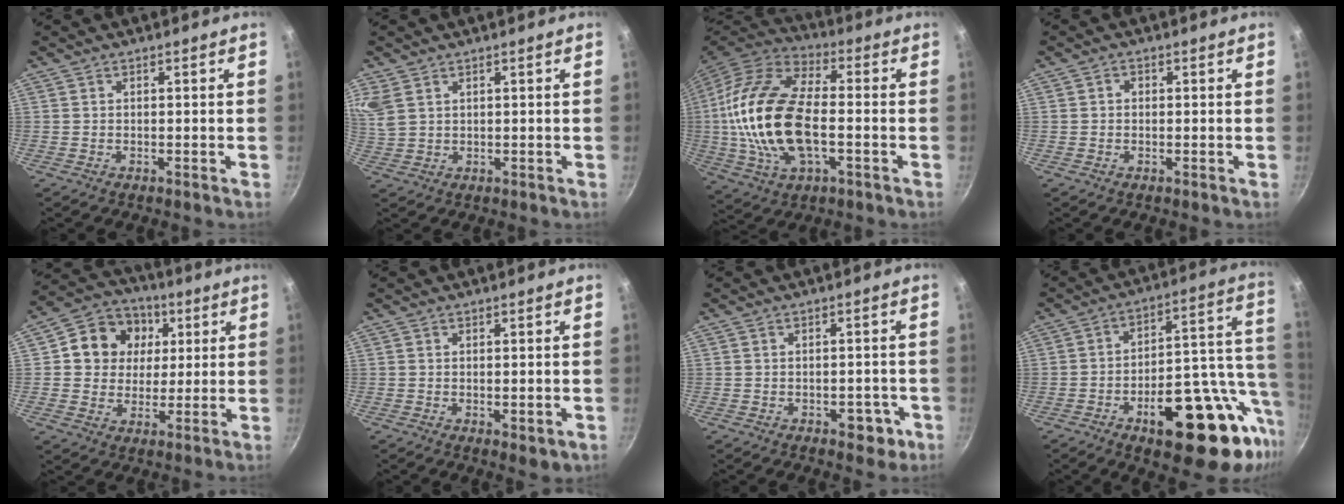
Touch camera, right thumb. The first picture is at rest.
{"total": 7.1, "force": [3.6, 4.8, 3.8], "torque": [-0.080, 0.004, 0.079]}
{"total": 22.3, "force": [-1.6, 11.6, 19.0], "torque": [-0.376, 0.028, -0.038]}
{"total": 1.4, "force": [0.1, 1.2, 0.7], "torque": [-0.011, 0.005, -0.002]}
{"total": 15.4, "force": [4.4, 13.0, 7.0], "torque": [-0.098, 0.004, 0.064]}
{"total": 3.3, "force": [-0.7, 1.4, 2.9], "torque": [-0.041, -0.013, -0.007]}
{"total": 4.8, "force": [-2.0, 2.9, 3.2], "torque": [-0.015, 0.016, -0.017]}
{"total": 23.9, "force": [-9.0, 10.5, 19.5], "torque": [-0.218, 0.042, -0.122]}